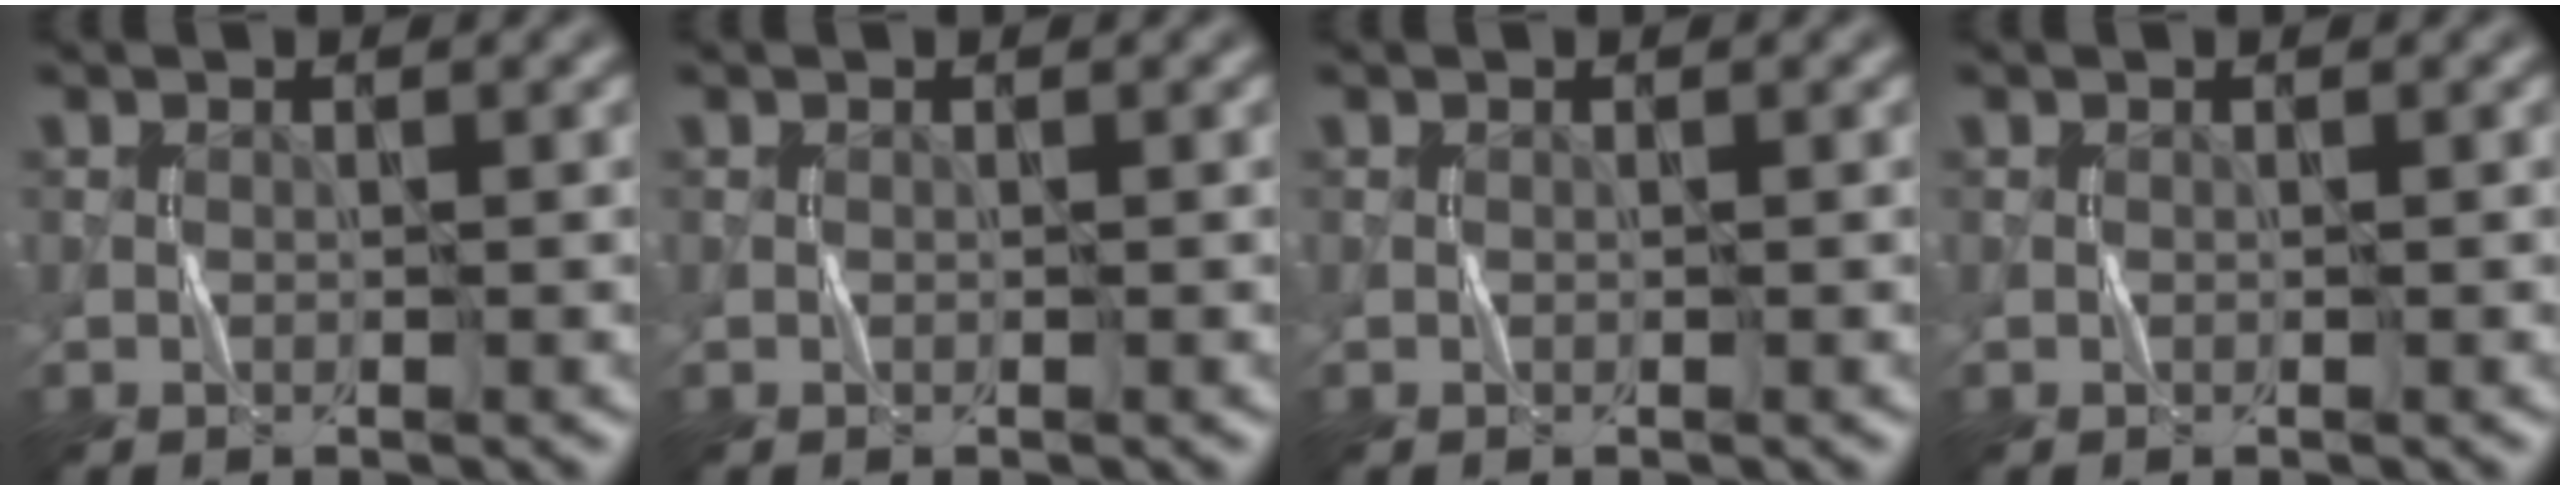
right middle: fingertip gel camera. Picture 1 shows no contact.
{"total": 0.0}
{"total": 0.0}
{"total": 0.0}